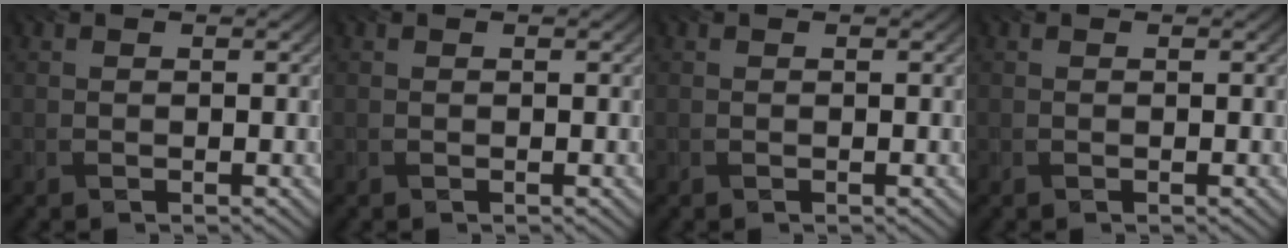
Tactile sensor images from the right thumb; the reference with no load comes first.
{"total": 0.0}
{"total": 0.0}
{"total": 0.0}